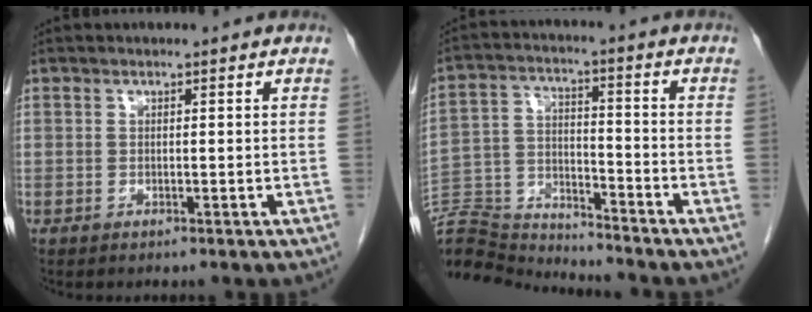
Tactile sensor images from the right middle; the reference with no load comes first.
{"total": 13.6, "force": [-13.6, 0.2, 0.8], "torque": [-0.017, 0.022, -0.243]}